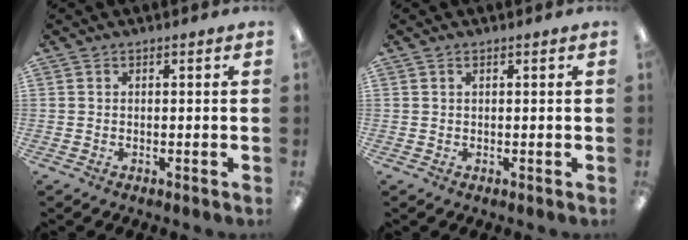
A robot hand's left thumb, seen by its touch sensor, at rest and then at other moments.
{"total": 0.6, "force": [0.3, 0.3, 0.4], "torque": [-0.010, 0.003, 0.004]}